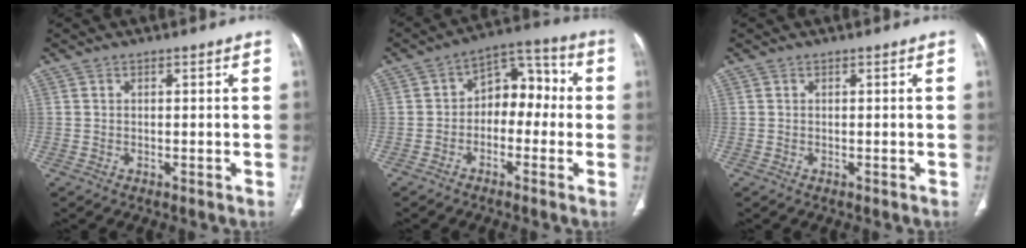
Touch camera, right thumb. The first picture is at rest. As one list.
[{"total": 9.8, "force": [-0.9, 6.7, 7.1], "torque": [-0.060, 0.047, -0.030]}, {"total": 0.0}]